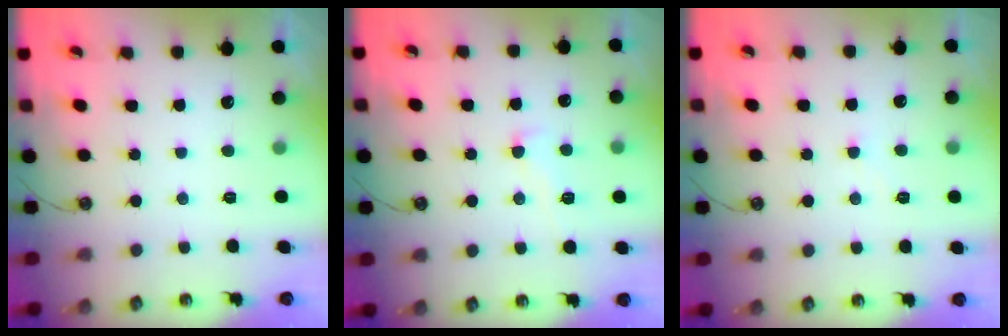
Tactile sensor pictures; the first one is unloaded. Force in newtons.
{"total": 1.6, "press": 1.4, "slide": 0.7}
{"total": 1.7, "press": 1.6, "slide": 0.1}